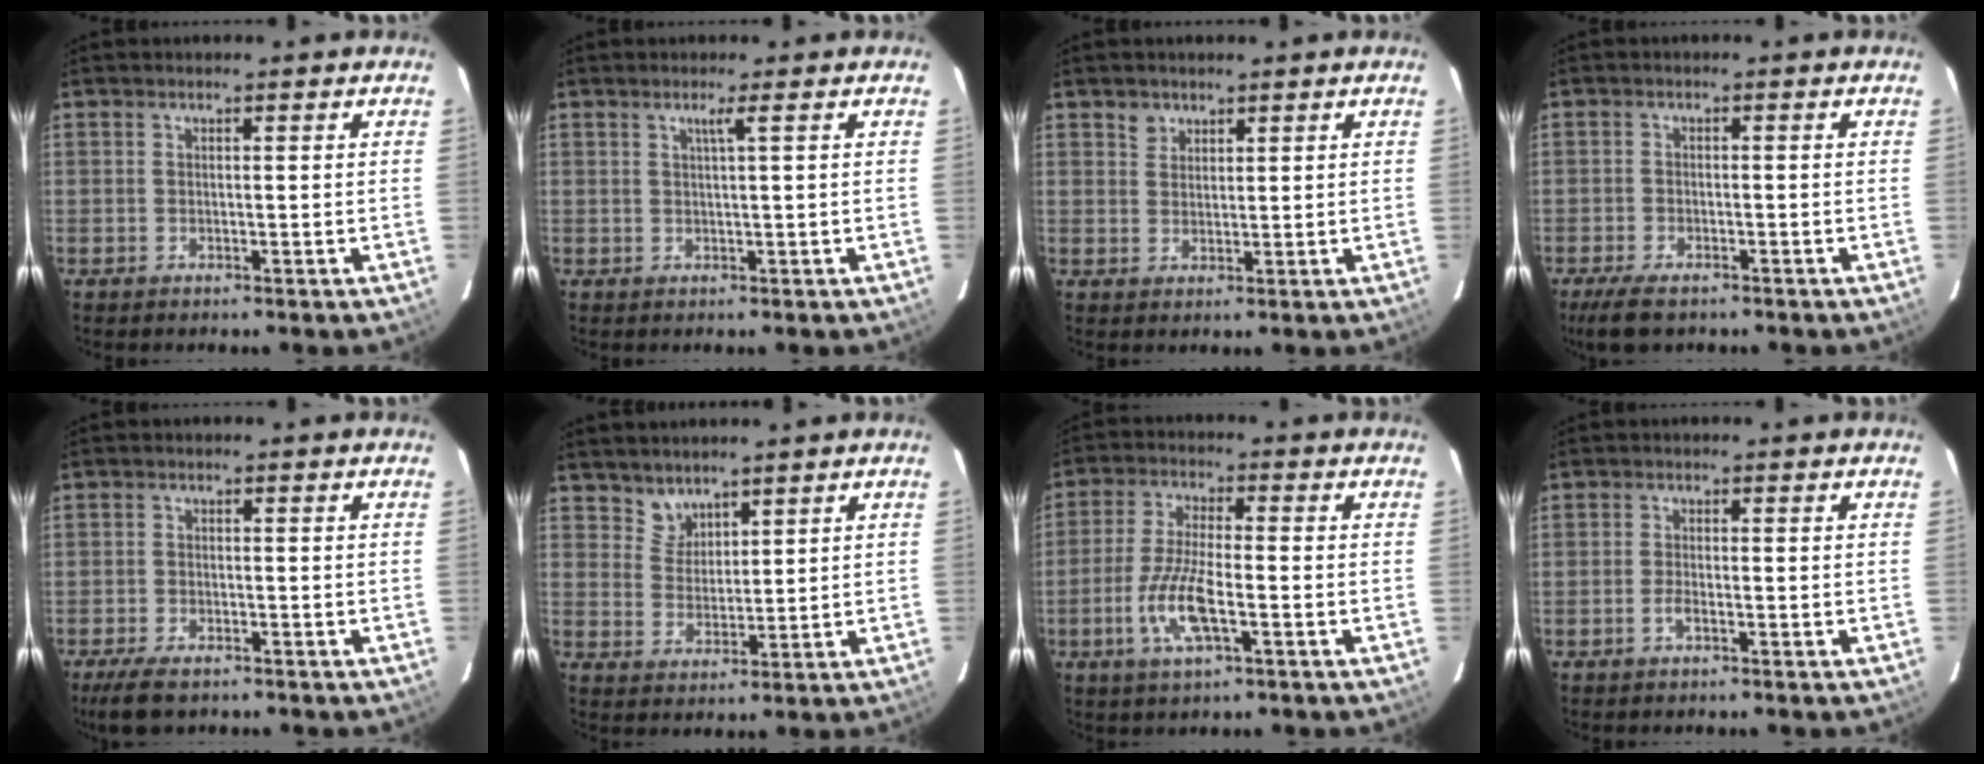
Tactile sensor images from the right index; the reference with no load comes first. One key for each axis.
{"total": 1.4, "fx": 0.6, "fy": -0.6, "fz": 1.2, "tx": -0.017, "ty": -0.003, "tz": 0.009}
{"total": 2.4, "fx": 1.6, "fy": 1.8, "fz": 0.2, "tx": 0.006, "ty": 0.010, "tz": 0.028}
{"total": 5.5, "fx": -4.1, "fy": 2.1, "fz": 3.1, "tx": -0.079, "ty": -0.015, "tz": -0.074}
{"total": 5.6, "fx": -4.2, "fy": 2.0, "fz": 3.1, "tx": -0.079, "ty": -0.015, "tz": -0.076}
{"total": 4.1, "fx": 3.4, "fy": 2.2, "fz": 0.0, "tx": 0.006, "ty": 0.006, "tz": 0.068}
{"total": 9.2, "fx": -3.4, "fy": 2.2, "fz": 8.3, "tx": -0.175, "ty": -0.006, "tz": -0.068}
{"total": 1.4, "fx": -0.9, "fy": 0.3, "fz": 1.1, "tx": -0.026, "ty": -0.001, "tz": -0.017}